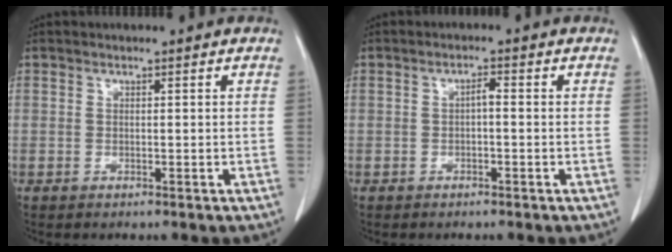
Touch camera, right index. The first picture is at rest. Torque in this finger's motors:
{"motor_torque": [0.13, -0.11, 0.12, 0.03]}